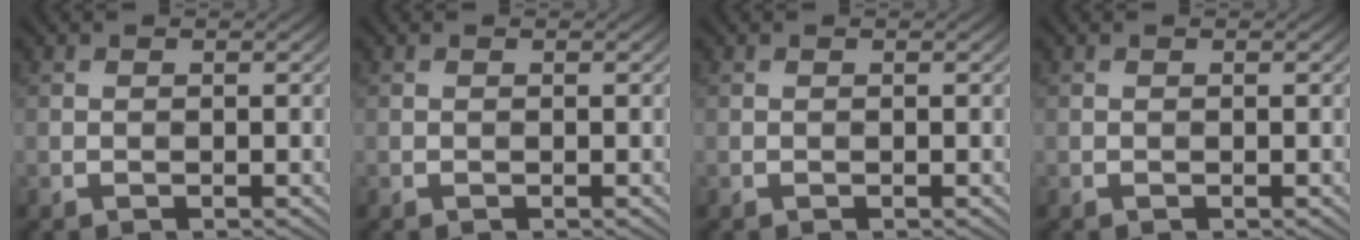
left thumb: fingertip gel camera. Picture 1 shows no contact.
{"total": 0.0}
{"total": 0.0}
{"total": 0.0}